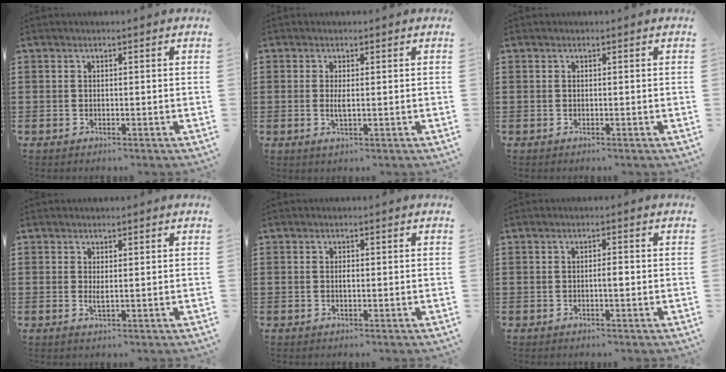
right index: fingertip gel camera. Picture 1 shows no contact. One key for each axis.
{"total": 2.0, "fx": -0.1, "fy": 0.3, "fz": 1.9, "tx": -0.036, "ty": -0.005, "tz": -0.002}
{"total": 0.0}
{"total": 1.2, "fx": 0.2, "fy": 0.0, "fz": 1.2, "tx": -0.024, "ty": -0.004, "tz": 0.004}
{"total": 1.0, "fx": -0.1, "fy": 0.2, "fz": 0.9, "tx": -0.021, "ty": -0.005, "tz": -0.002}
{"total": 1.5, "fx": -0.3, "fy": 0.4, "fz": 1.4, "tx": -0.028, "ty": 0.001, "tz": -0.006}